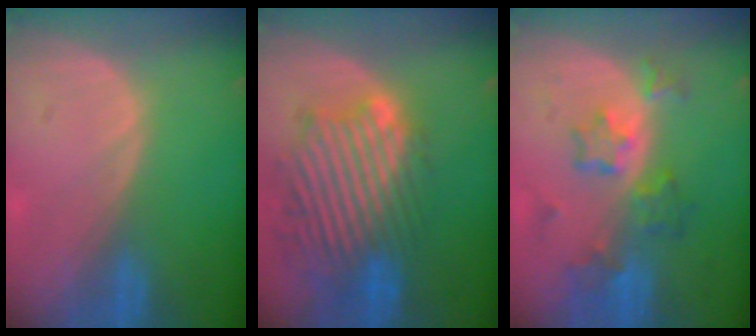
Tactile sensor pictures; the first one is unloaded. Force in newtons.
{"total": 12.3, "press": 11.0, "slide": 5.5}
{"total": 7.3, "press": 6.5, "slide": 3.5}